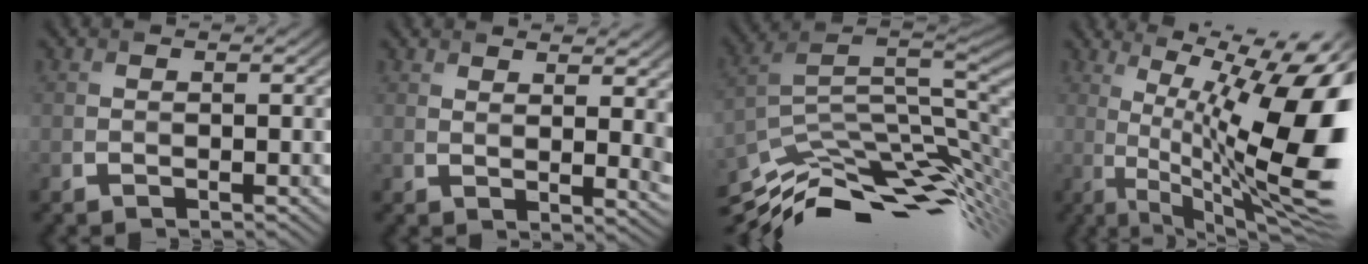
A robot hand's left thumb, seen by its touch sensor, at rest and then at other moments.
{"total": 6.9, "force": [4.0, 2.1, 5.2], "torque": [-0.067, 0.001, 0.067]}
{"total": 13.1, "force": [-6.8, 5.2, 9.9], "torque": [-0.198, -0.009, -0.127]}
{"total": 18.0, "force": [1.2, 5.0, 17.3], "torque": [-0.233, 0.014, 0.035]}